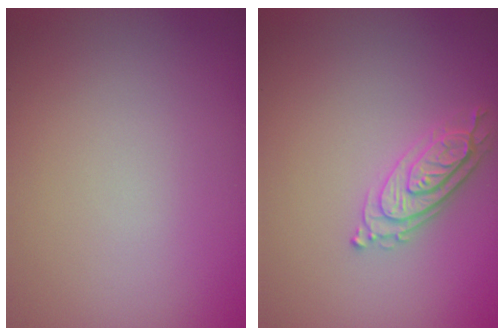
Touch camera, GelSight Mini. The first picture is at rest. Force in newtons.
{"total": 2.4, "press": 2.3, "slide": 0.7}